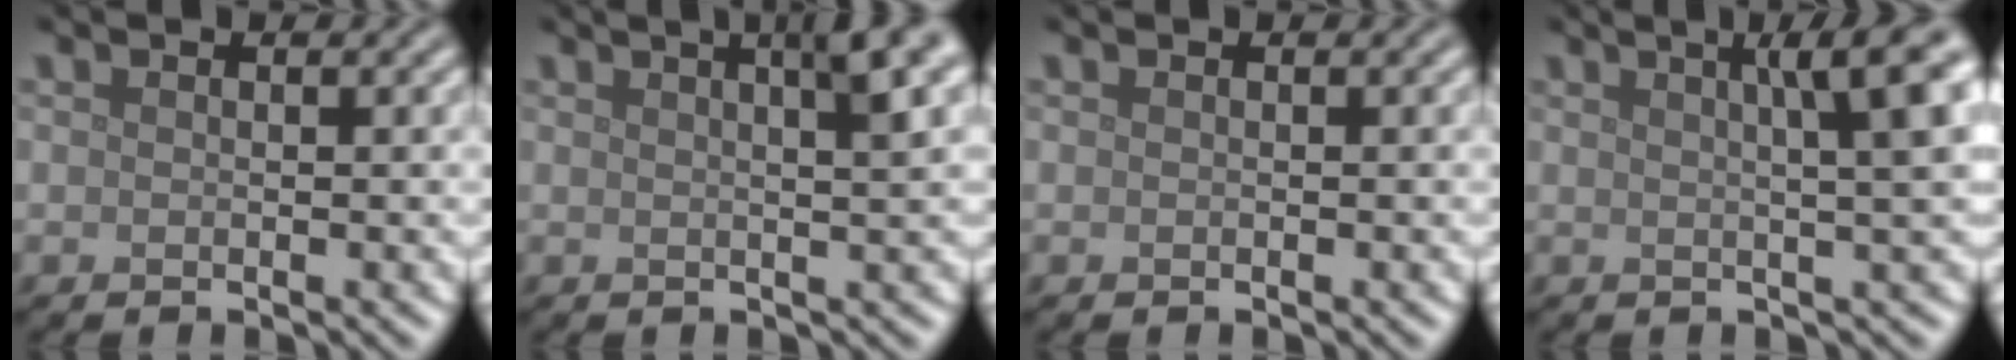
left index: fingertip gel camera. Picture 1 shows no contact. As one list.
[{"total": 5.8, "force": [2.7, 1.6, 4.9], "torque": [-0.039, 0.027, 0.015]}, {"total": 0.0}, {"total": 7.7, "force": [2.8, 2.0, 6.9], "torque": [-0.050, 0.035, 0.018]}]